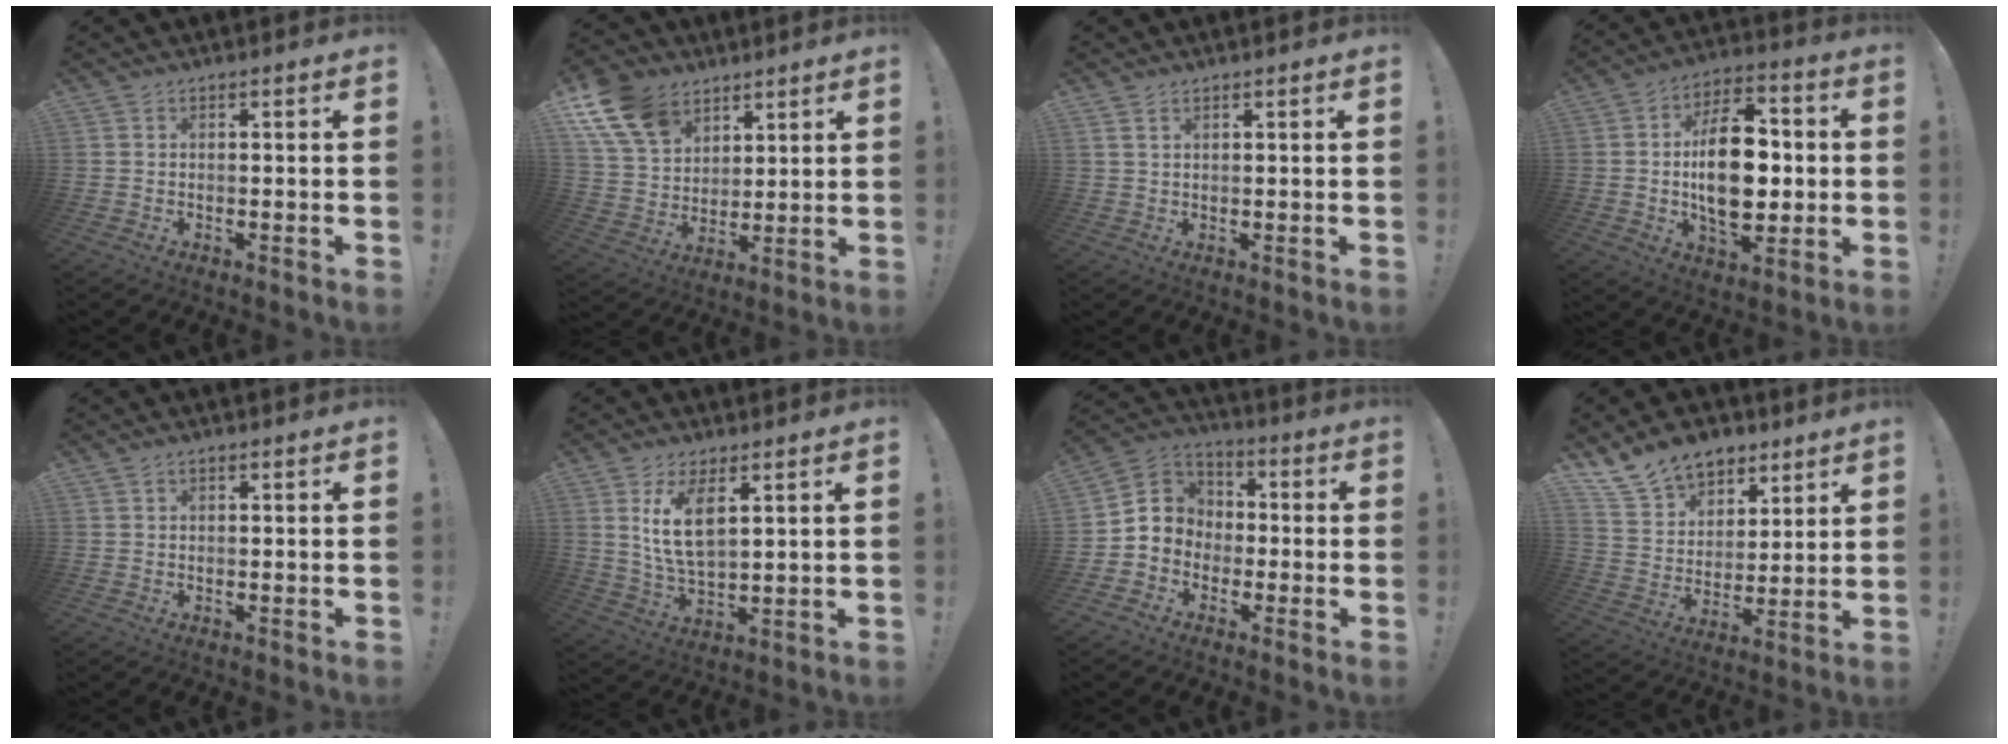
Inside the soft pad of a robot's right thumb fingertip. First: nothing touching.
{"total": 15.1, "force": [9.0, 10.1, 6.9], "torque": [-0.146, -0.044, 0.177]}
{"total": 1.7, "force": [1.0, 0.7, 1.2], "torque": [-0.025, 0.000, 0.019]}
{"total": 19.4, "force": [-0.5, 11.5, 15.6], "torque": [-0.259, 0.006, -0.010]}
{"total": 0.8, "force": [0.5, 0.5, 0.4], "torque": [-0.015, 0.004, 0.011]}
{"total": 9.9, "force": [4.3, 4.3, 7.8], "torque": [-0.155, -0.021, 0.073]}
{"total": 7.6, "force": [-1.9, 7.2, 1.5], "torque": [-0.024, 0.016, -0.025]}
{"total": 14.6, "force": [11.0, 8.7, 4.0], "torque": [-0.078, -0.080, 0.212]}